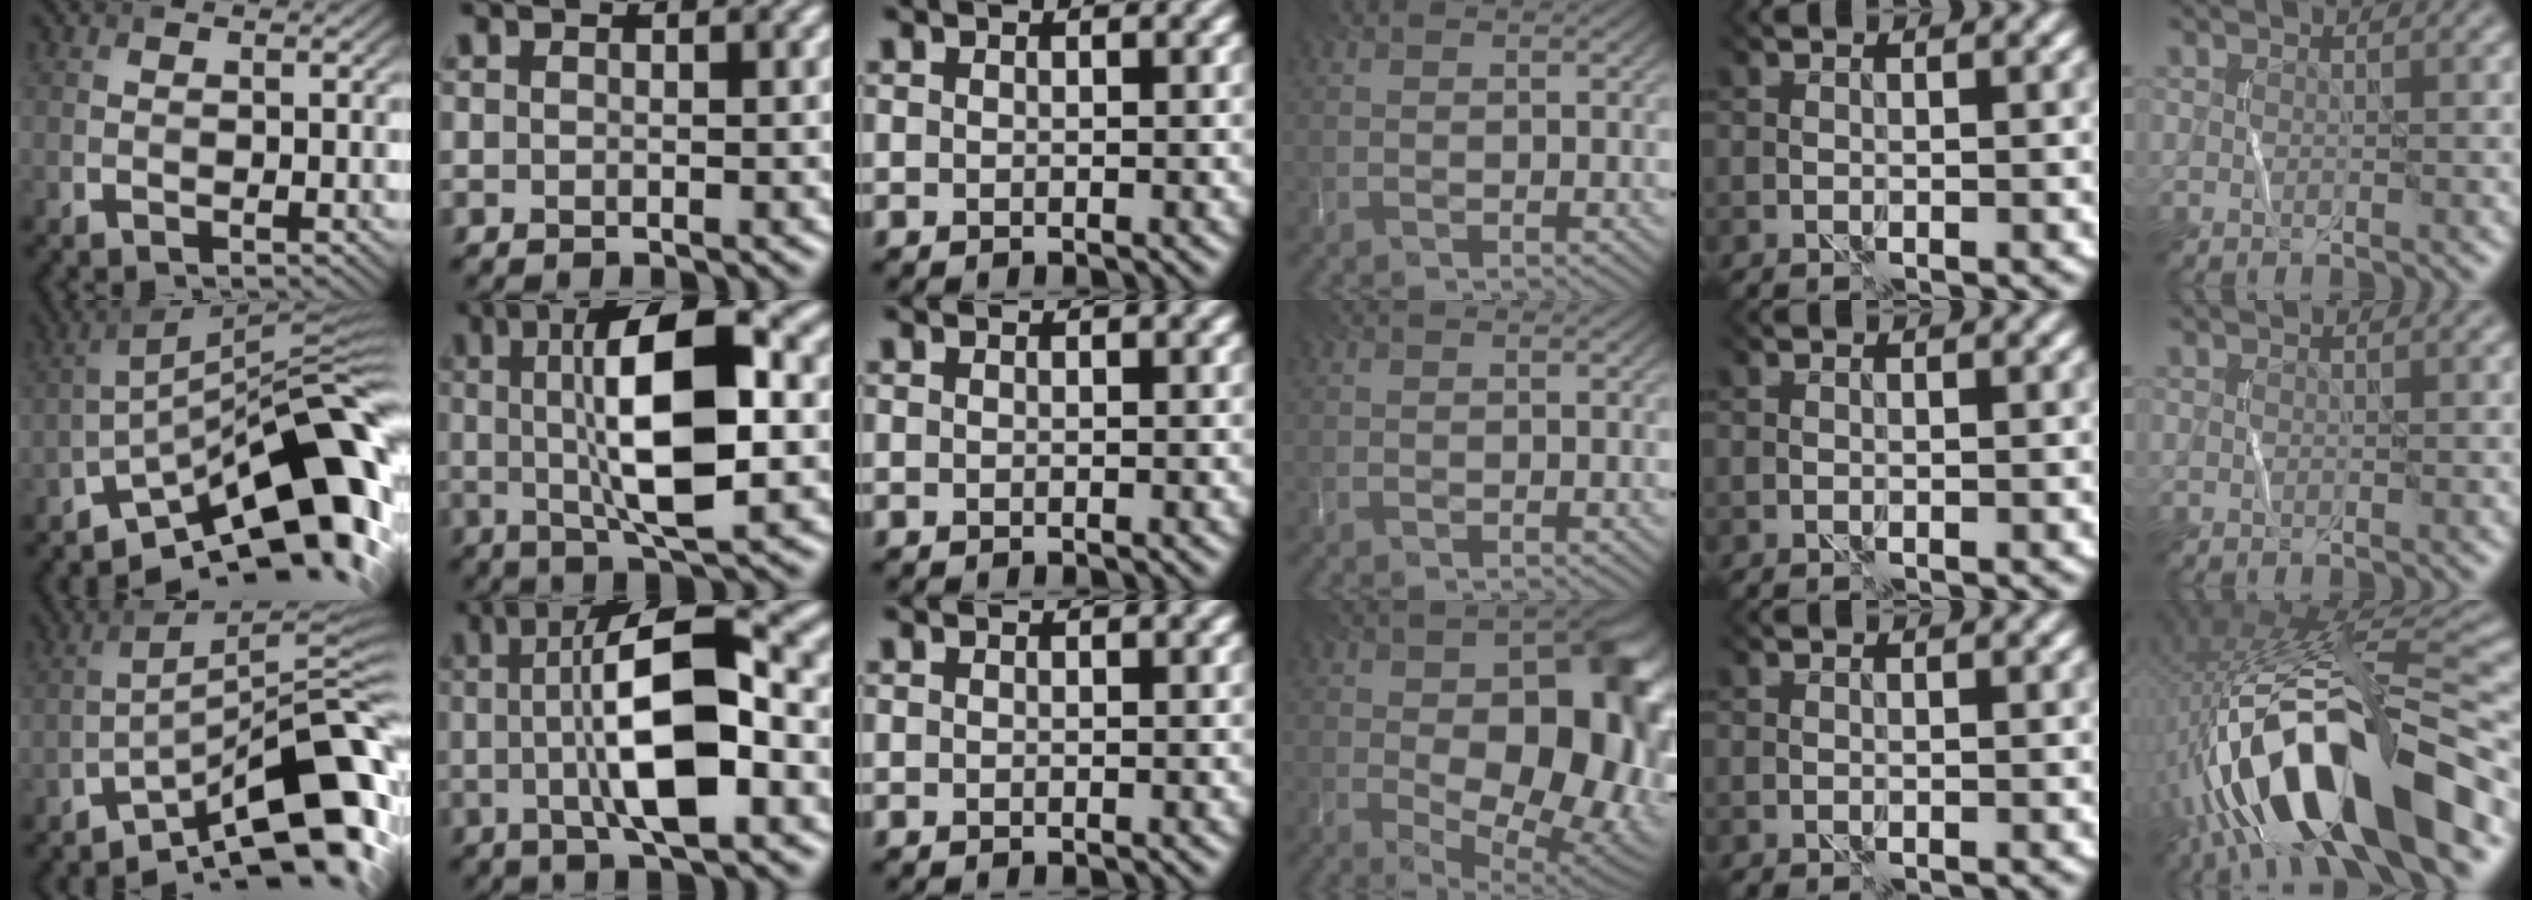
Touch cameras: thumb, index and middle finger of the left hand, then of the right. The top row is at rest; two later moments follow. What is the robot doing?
{"motion": "wrap", "object": "string"}